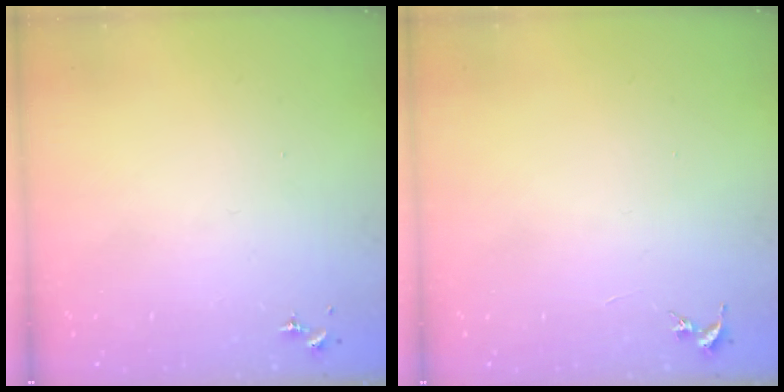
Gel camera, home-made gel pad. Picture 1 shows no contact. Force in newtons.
{"total": 0.0}